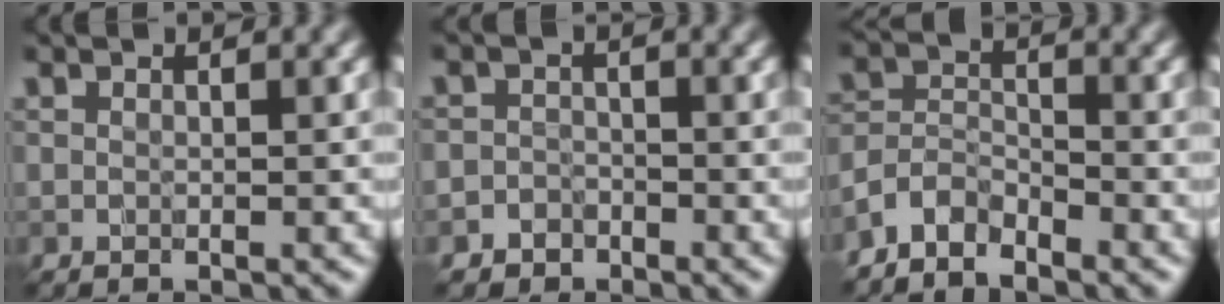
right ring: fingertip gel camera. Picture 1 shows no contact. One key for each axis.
{"total": 1.6, "fx": -1.2, "fy": 1.1, "fz": -0.3, "tx": 0.025, "ty": 0.008, "tz": -0.027}
{"total": 2.8, "fx": -2.5, "fy": 1.0, "fz": 0.7, "tx": -0.011, "ty": 0.008, "tz": -0.060}